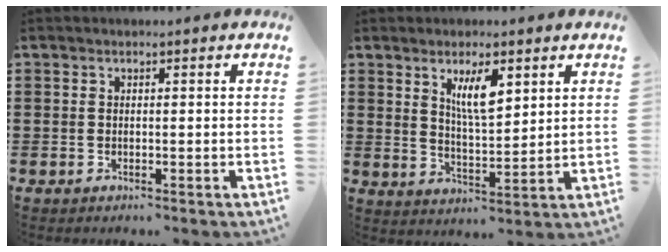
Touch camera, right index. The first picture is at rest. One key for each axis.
{"total": 6.1, "fx": 3.0, "fy": 2.0, "fz": 4.9, "tx": -0.096, "ty": 0.003, "tz": 0.049}